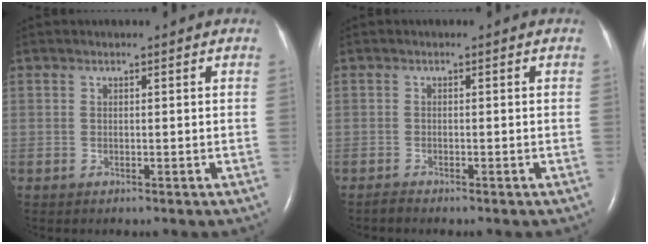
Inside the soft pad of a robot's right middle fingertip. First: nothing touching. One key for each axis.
{"total": 0.6, "fx": -0.6, "fy": 0.0, "fz": 0.1, "tx": -0.010, "ty": -0.003, "tz": -0.014}